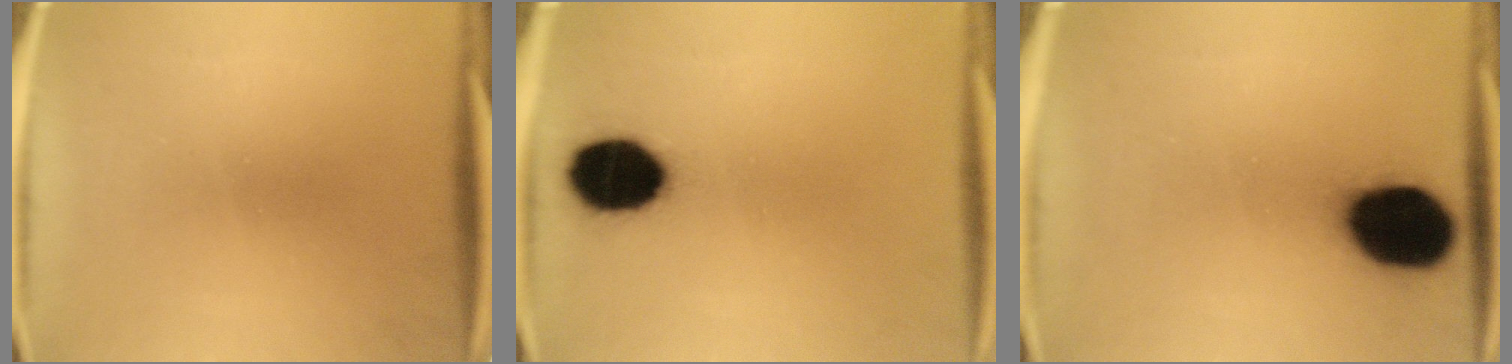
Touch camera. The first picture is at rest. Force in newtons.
{"total": 13.5}
{"total": 18.5}